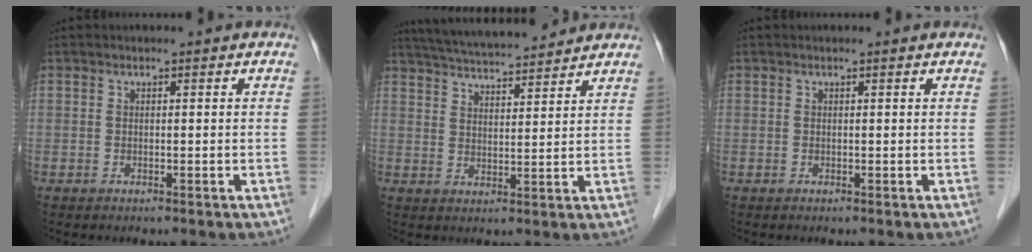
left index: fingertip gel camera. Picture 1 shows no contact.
{"total": 13.6, "force": [12.5, 1.5, 5.3], "torque": [-0.096, 0.025, 0.195]}
{"total": 0.8, "force": [0.7, 0.0, 0.2], "torque": [-0.011, 0.005, 0.009]}